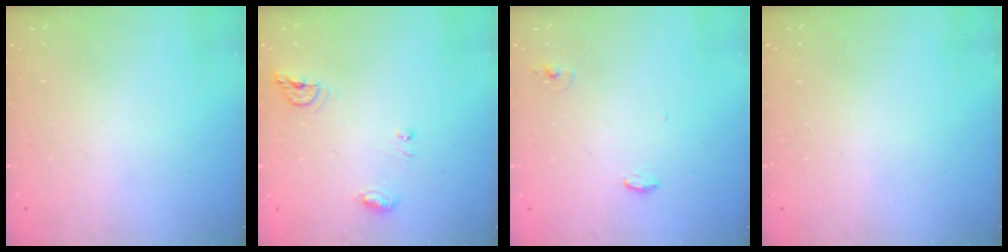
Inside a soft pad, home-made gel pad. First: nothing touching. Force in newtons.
{"total": 7.4, "press": 7.4, "slide": 0.5}
{"total": 5.1, "press": 4.5, "slide": 2.4}
{"total": 0.0}